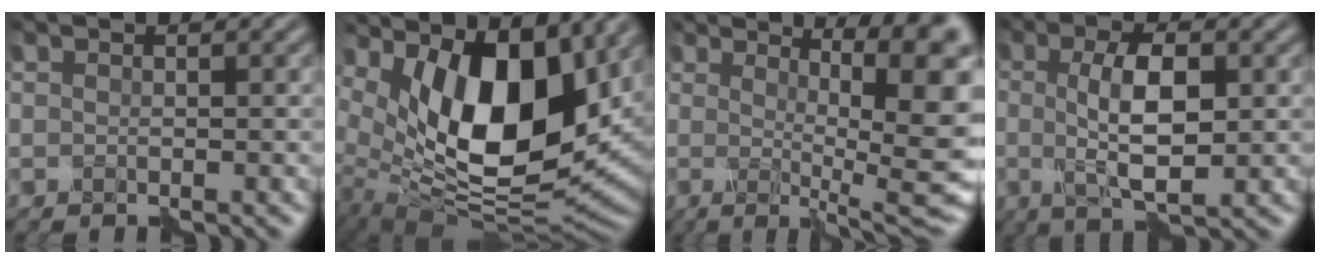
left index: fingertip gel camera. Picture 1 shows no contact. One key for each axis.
{"total": 11.8, "fx": 3.4, "fy": 6.0, "fz": 9.5, "tx": -0.157, "ty": -0.022, "tz": 0.062}
{"total": 12.3, "fx": 2.7, "fy": 2.8, "fz": 11.7, "tx": -0.107, "ty": 0.015, "tz": 0.040}
{"total": 5.7, "fx": 0.4, "fy": 1.9, "fz": 5.3, "tx": -0.099, "ty": 0.000, "tz": 0.007}